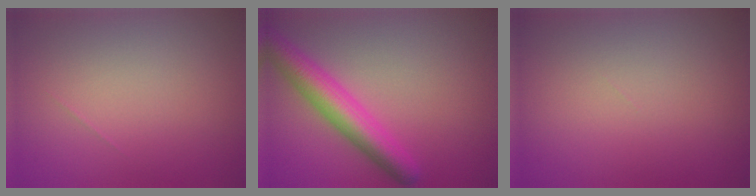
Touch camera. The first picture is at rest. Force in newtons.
{"total": 5.1, "press": 5.1, "slide": 0.2}
{"total": 0.0}